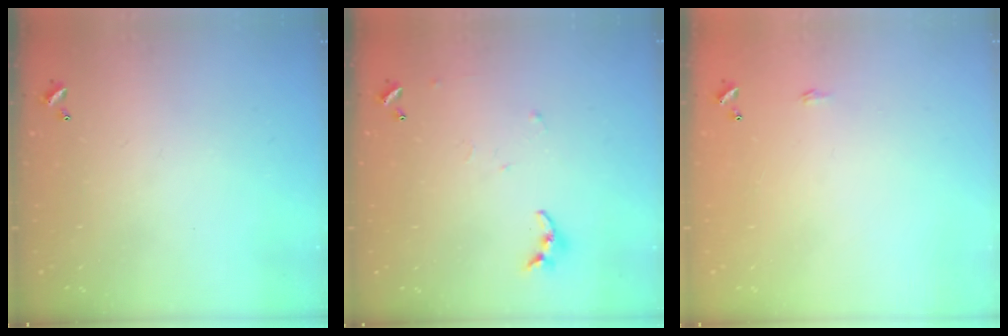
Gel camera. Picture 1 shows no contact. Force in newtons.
{"total": 4.1, "press": 4.1, "slide": 0.4}
{"total": 0.6, "press": 0.6, "slide": 0.2}